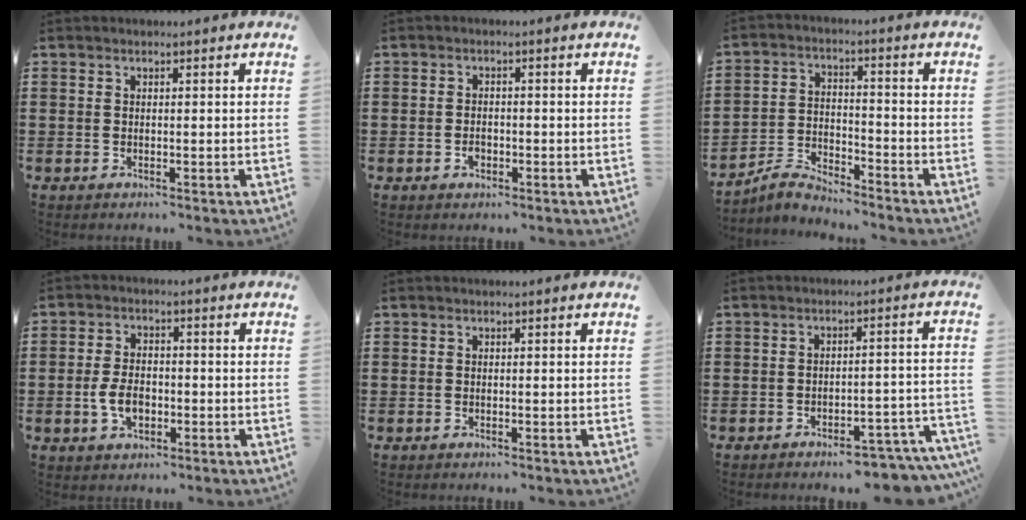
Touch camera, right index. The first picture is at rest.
{"total": 1.6, "force": [-0.7, 1.1, 0.9], "torque": [-0.019, 0.000, -0.015]}
{"total": 3.9, "force": [-3.8, 0.7, 0.4], "torque": [-0.021, 0.006, -0.083]}
{"total": 5.0, "force": [-1.2, 3.1, 3.8], "torque": [-0.084, 0.003, -0.025]}
{"total": 0.0}
{"total": 5.0, "force": [-4.6, 0.3, 1.8], "torque": [-0.029, -0.003, -0.088]}